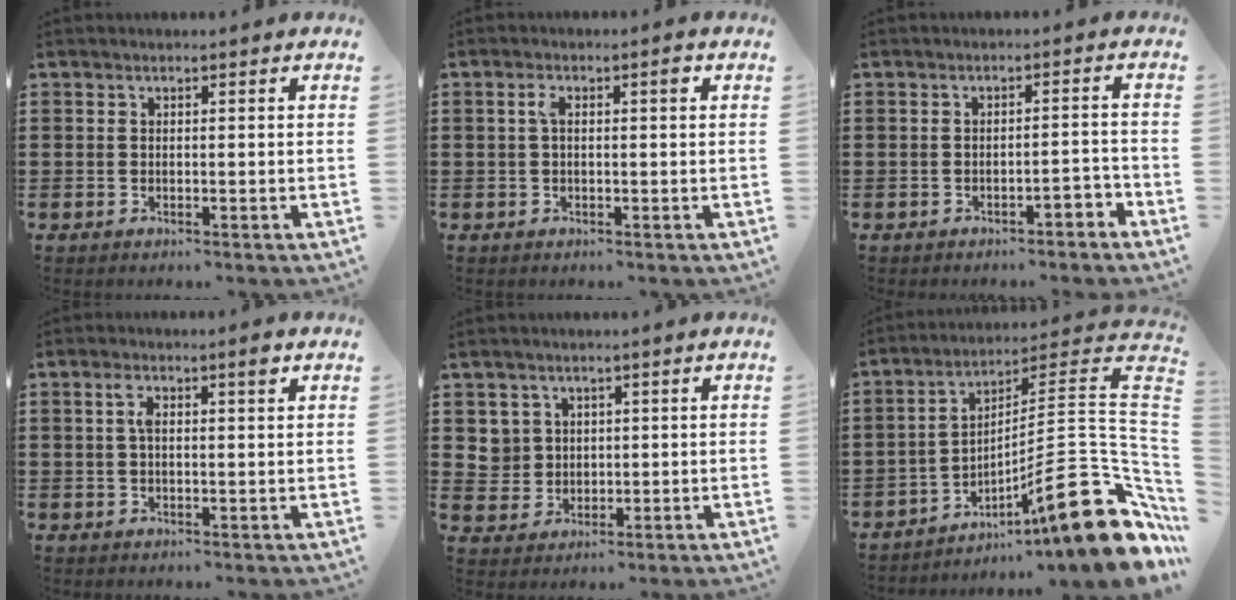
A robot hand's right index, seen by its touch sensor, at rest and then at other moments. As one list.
[{"total": 2.7, "force": [0.5, 0.7, 2.6], "torque": [-0.043, 0.002, 0.004]}, {"total": 2.5, "force": [-2.1, 0.4, 1.3], "torque": [-0.027, 0.005, -0.042]}, {"total": 3.5, "force": [1.2, 0.7, 3.2], "torque": [-0.057, 0.003, 0.015]}, {"total": 4.0, "force": [1.4, 3.7, 0.4], "torque": [-0.028, 0.012, 0.026]}, {"total": 16.7, "force": [-7.7, 3.2, 14.5], "torque": [-0.203, 0.005, -0.127]}]